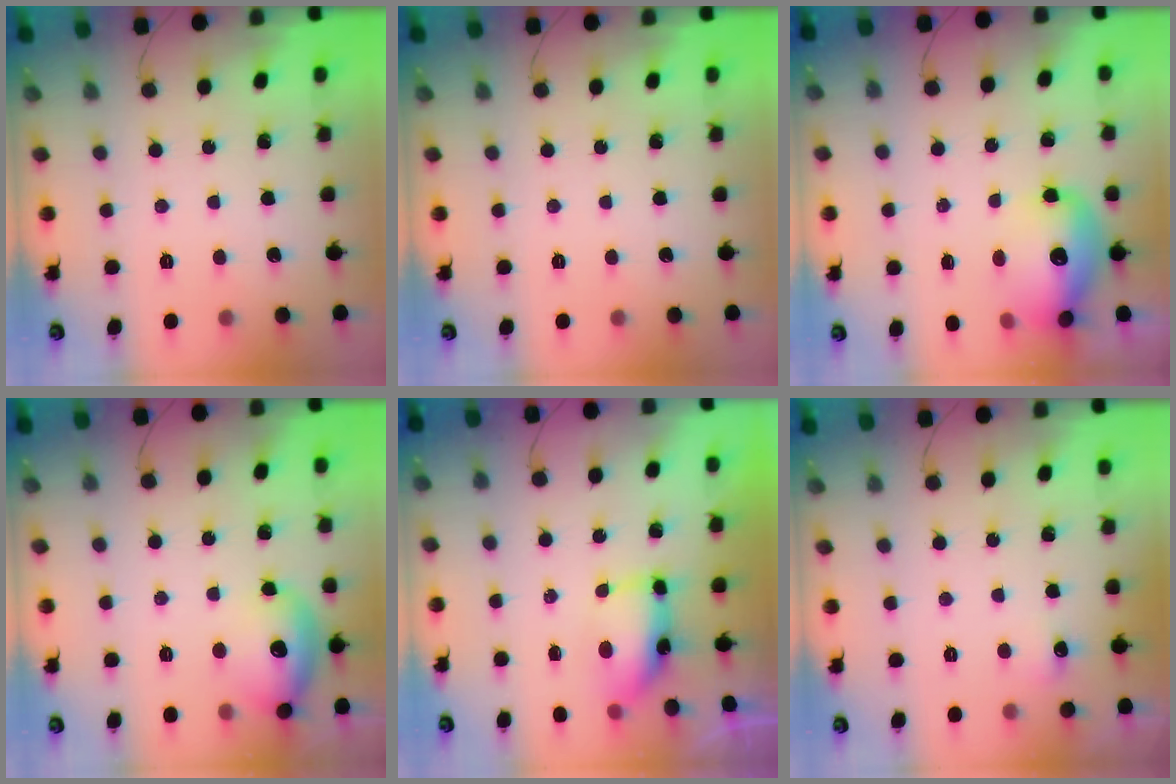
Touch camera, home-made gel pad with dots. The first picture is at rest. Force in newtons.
{"total": 0.0}
{"total": 13.9, "press": 13.6, "slide": 3.2}
{"total": 13.0, "press": 12.9, "slide": 1.9}
{"total": 7.2, "press": 7.2, "slide": 0.7}
{"total": 4.8, "press": 4.6, "slide": 1.4}